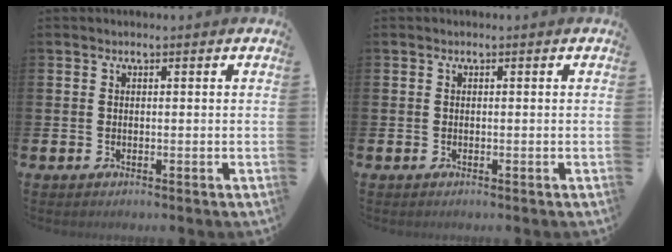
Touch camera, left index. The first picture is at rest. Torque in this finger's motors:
{"motor_torque": [0.00, 0.00, 0.00, 0.02]}